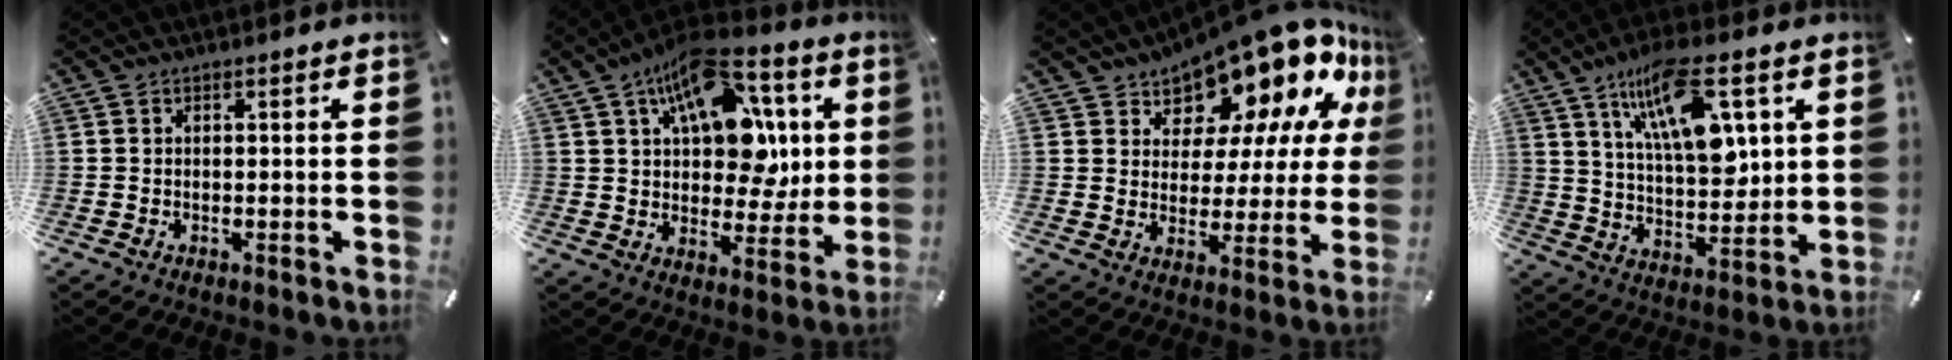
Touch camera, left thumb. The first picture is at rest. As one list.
[{"total": 17.9, "force": [7.7, 10.7, 12.1], "torque": [-0.188, -0.030, 0.139]}, {"total": 15.0, "force": [12.9, 6.4, 4.4], "torque": [-0.082, -0.122, 0.222]}, {"total": 17.1, "force": [8.1, 7.7, 13.0], "torque": [-0.220, -0.019, 0.135]}]